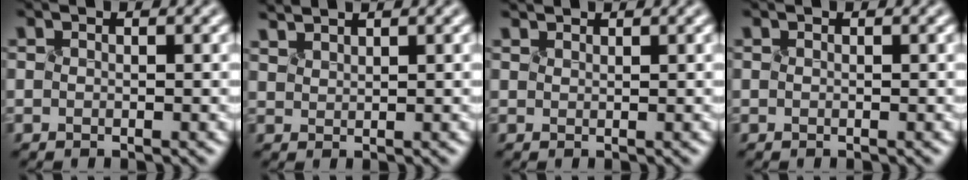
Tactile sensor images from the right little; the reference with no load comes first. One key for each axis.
{"total": 1.4, "fx": 1.4, "fy": -0.1, "fz": 0.2, "tx": -0.011, "ty": 0.001, "tz": 0.034}
{"total": 1.3, "fx": 1.2, "fy": 0.3, "fz": 0.3, "tx": -0.018, "ty": -0.001, "tz": 0.031}
{"total": 0.0}